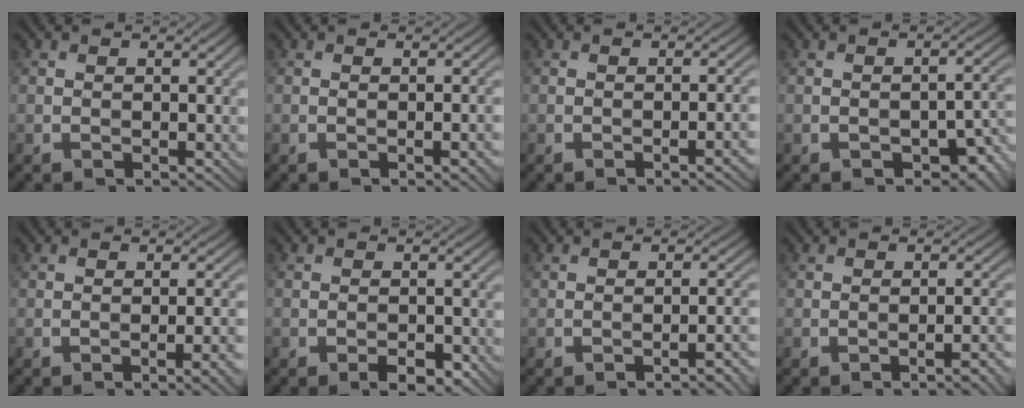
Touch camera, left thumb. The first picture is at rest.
{"total": 2.3, "force": [-0.8, 0.4, 2.1], "torque": [-0.027, 0.005, -0.012]}
{"total": 2.8, "force": [-1.1, 0.5, 2.5], "torque": [-0.029, 0.011, -0.021]}
{"total": 5.7, "force": [-3.1, 2.8, 3.9], "torque": [-0.045, -0.001, -0.040]}
{"total": 4.3, "force": [-1.6, 0.9, 3.8], "torque": [-0.046, 0.007, -0.023]}
{"total": 2.5, "force": [-1.5, 1.0, 1.6], "torque": [-0.021, 0.001, -0.025]}
{"total": 3.3, "force": [-2.0, 0.5, 2.6], "torque": [-0.027, 0.015, -0.034]}
{"total": 3.6, "force": [-1.9, 0.7, 3.0], "torque": [-0.035, 0.015, -0.033]}